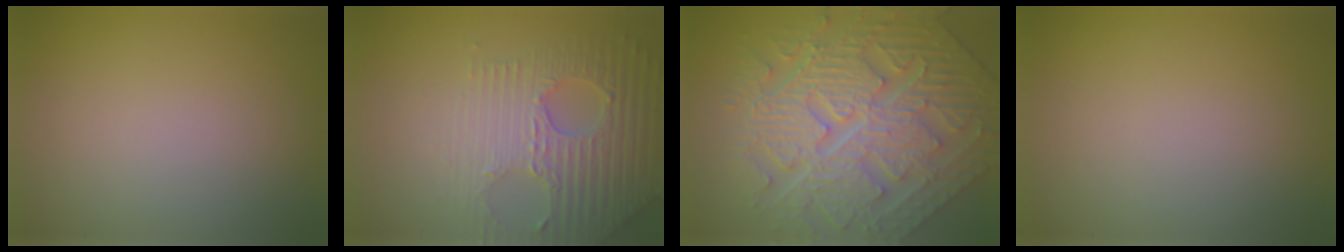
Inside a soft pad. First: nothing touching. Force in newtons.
{"total": 6.4, "press": 5.0, "slide": 3.9}
{"total": 9.2, "press": 7.5, "slide": 5.4}
{"total": 0.0}